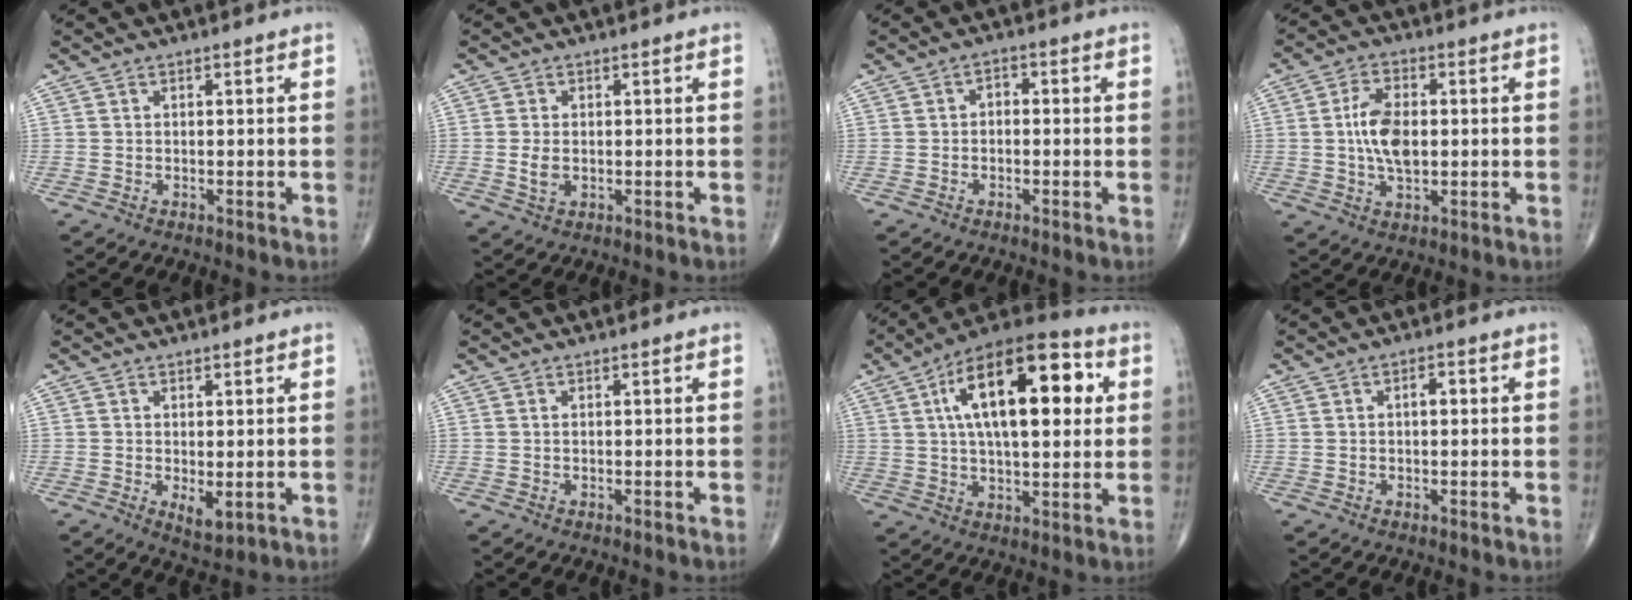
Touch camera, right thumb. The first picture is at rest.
{"total": 2.9, "force": [-0.1, 1.9, 2.2], "torque": [-0.043, -0.004, 0.000]}
{"total": 1.9, "force": [-0.3, 1.3, 1.4], "torque": [-0.011, 0.011, -0.011]}
{"total": 8.3, "force": [0.3, 4.4, 7.0], "torque": [-0.129, 0.003, 0.004]}
{"total": 3.4, "force": [-0.3, 1.5, 3.0], "torque": [-0.043, -0.011, 0.002]}
{"total": 0.0}
{"total": 22.4, "force": [5.7, 10.0, 19.2], "torque": [-0.289, 0.013, 0.081]}
{"total": 3.4, "force": [0.5, 1.8, 2.9], "torque": [-0.035, 0.009, 0.005]}